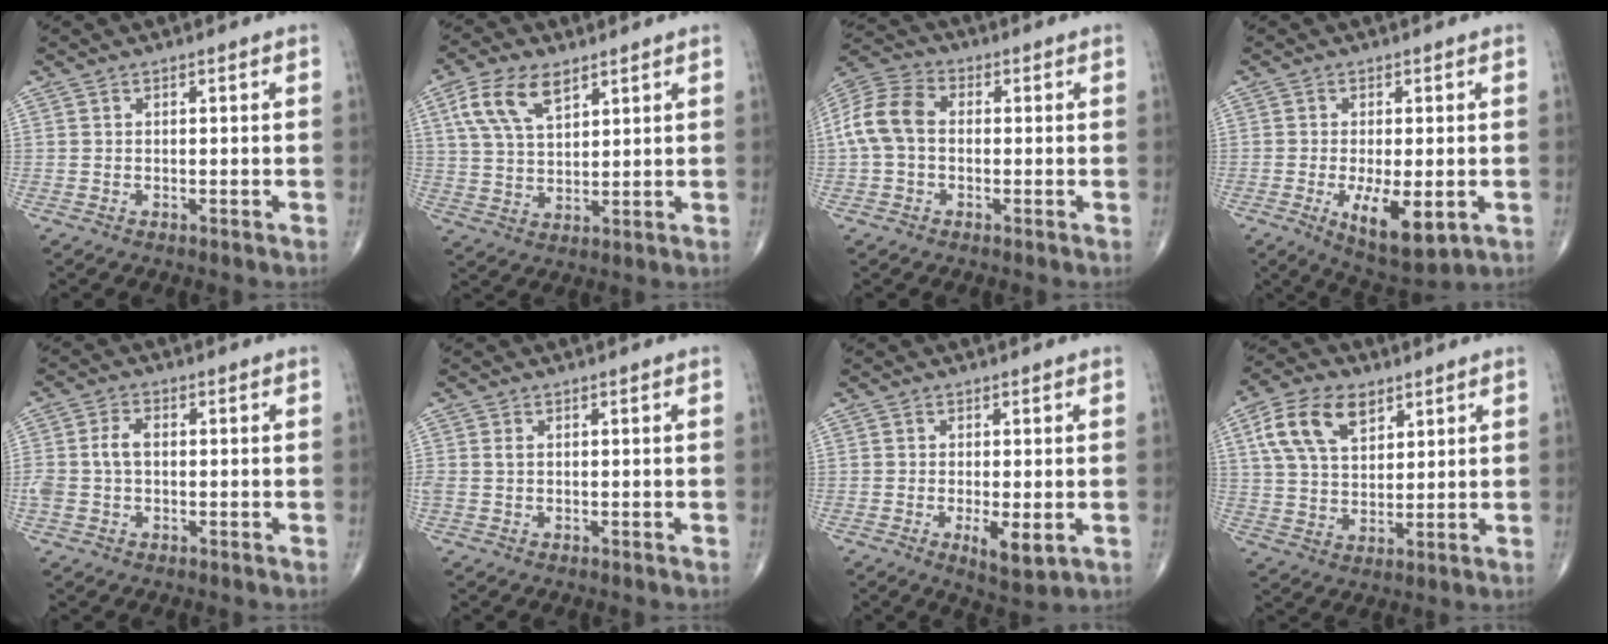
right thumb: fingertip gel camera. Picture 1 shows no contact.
{"total": 9.9, "force": [5.1, 5.1, 6.9], "torque": [-0.131, -0.009, 0.101]}
{"total": 9.6, "force": [-0.1, 6.7, 6.9], "torque": [-0.142, 0.029, -0.013]}
{"total": 9.8, "force": [-2.7, 3.9, 8.6], "torque": [-0.134, -0.019, -0.034]}
{"total": 5.0, "force": [0.0, 3.3, 3.9], "torque": [-0.096, 0.016, -0.002]}
{"total": 1.1, "force": [0.2, 0.7, 0.8], "torque": [-0.024, 0.005, 0.007]}
{"total": 5.5, "force": [-1.4, 1.9, 4.9], "torque": [-0.081, -0.016, -0.018]}
{"total": 12.1, "force": [5.5, 7.2, 8.0], "torque": [-0.139, -0.007, 0.103]}